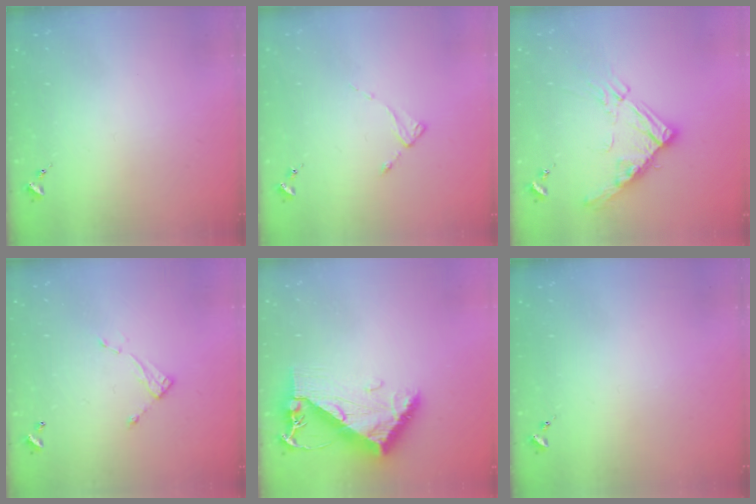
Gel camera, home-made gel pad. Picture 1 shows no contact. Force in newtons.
{"total": 1.9, "press": 1.8, "slide": 0.3}
{"total": 14.3, "press": 14.2, "slide": 1.4}
{"total": 5.0, "press": 4.9, "slide": 0.2}
{"total": 9.5, "press": 9.4, "slide": 1.0}
{"total": 0.0}